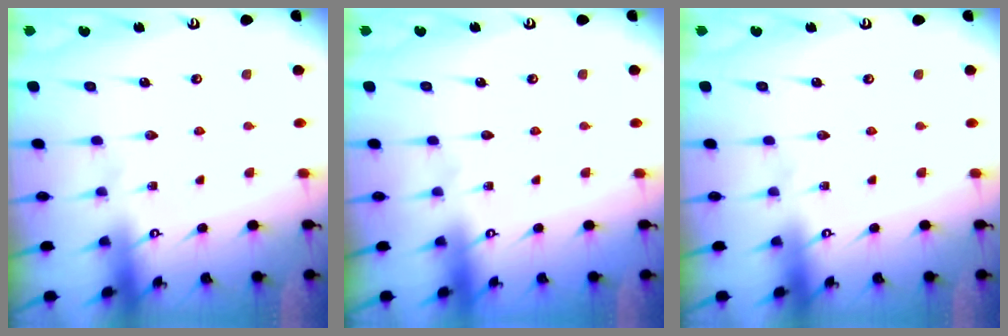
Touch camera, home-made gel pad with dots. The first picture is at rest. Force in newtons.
{"total": 0.0}
{"total": 0.0}